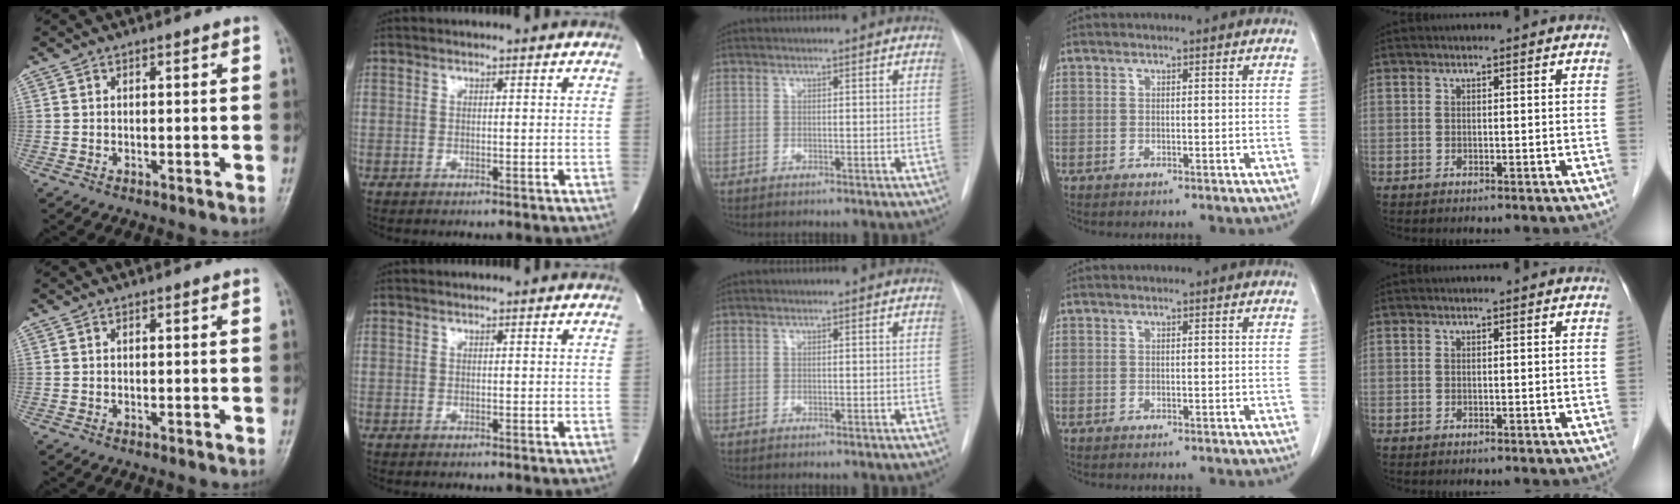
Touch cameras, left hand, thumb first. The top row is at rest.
{}